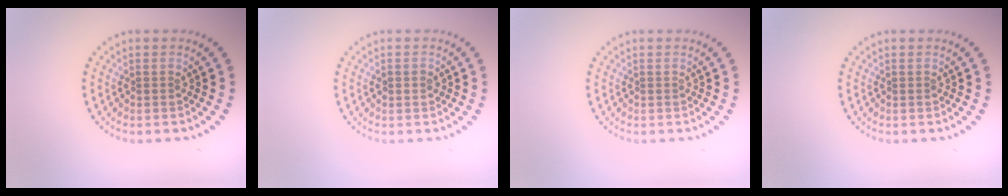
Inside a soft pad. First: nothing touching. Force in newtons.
{"total": 1.1, "press": 1.0, "slide": 0.2}
{"total": 0.0}
{"total": 0.0}